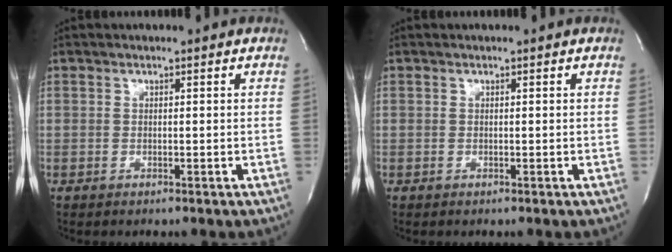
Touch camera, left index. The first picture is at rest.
{"total": 0.0}